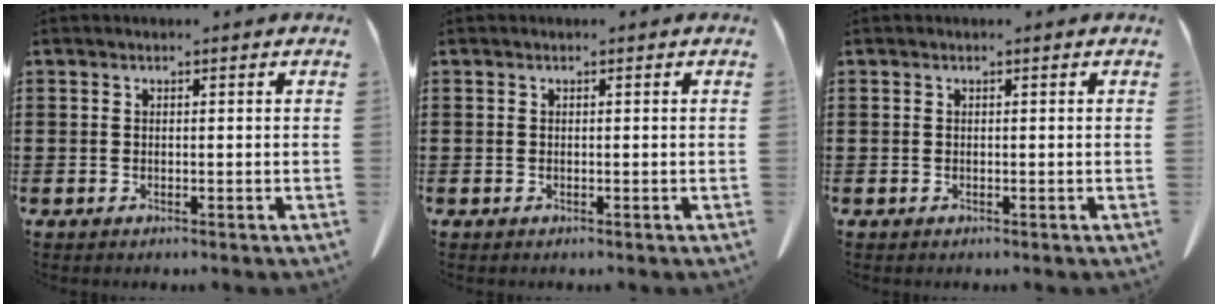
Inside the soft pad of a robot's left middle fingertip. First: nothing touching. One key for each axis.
{"total": 0.0}
{"total": 0.0}